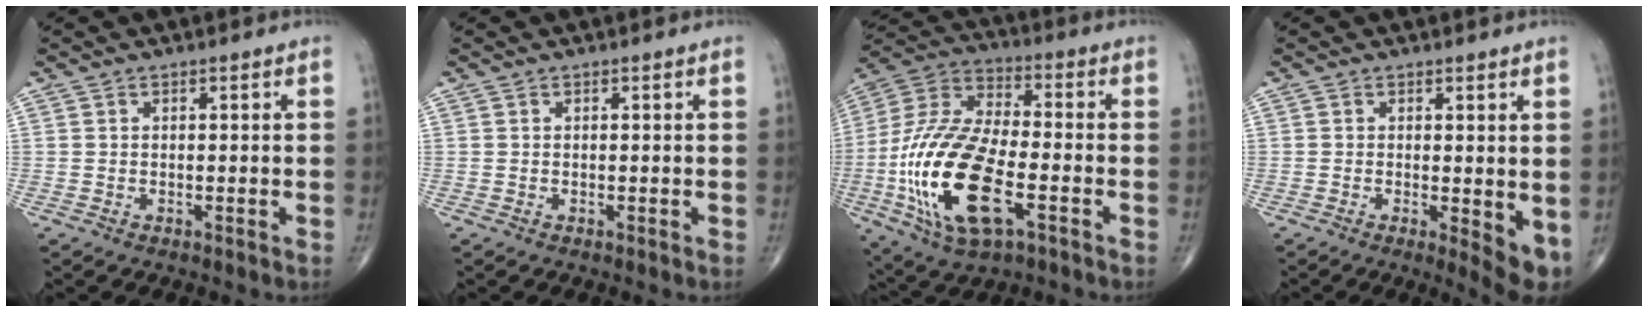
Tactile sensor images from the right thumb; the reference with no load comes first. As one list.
[{"total": 0.0}, {"total": 23.7, "force": [-6.6, 10.6, 20.1], "torque": [-0.430, 0.012, -0.115]}, {"total": 5.7, "force": [-0.4, 1.8, 5.4], "torque": [-0.071, -0.015, -0.004]}]